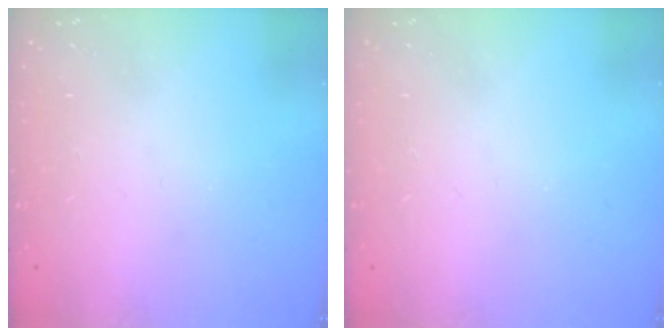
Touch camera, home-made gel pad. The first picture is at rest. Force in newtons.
{"total": 0.0}